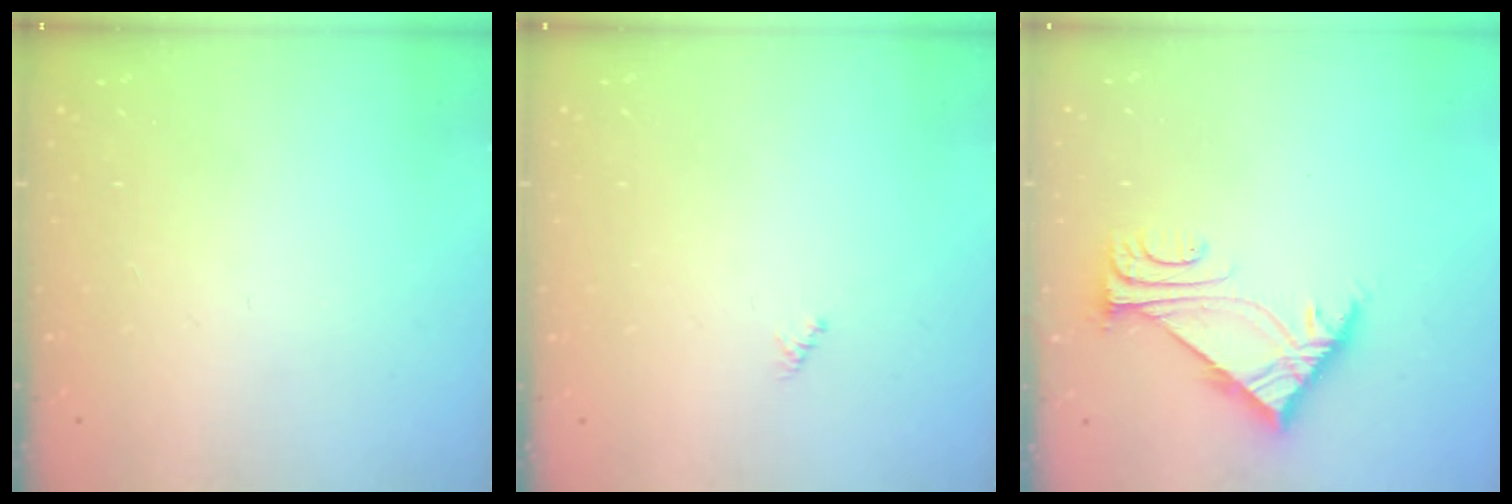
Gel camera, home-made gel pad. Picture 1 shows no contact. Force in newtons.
{"total": 0.0}
{"total": 6.0, "press": 6.0, "slide": 0.5}